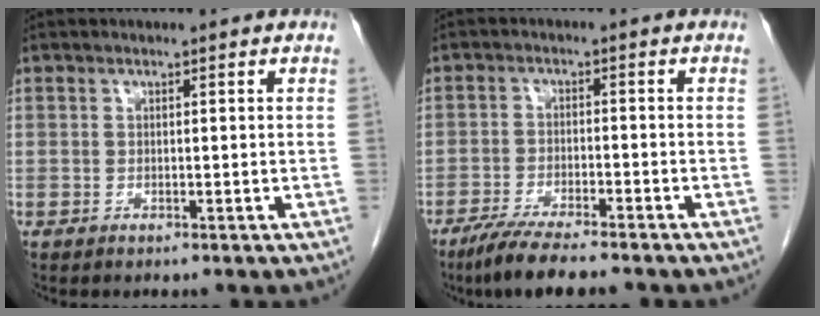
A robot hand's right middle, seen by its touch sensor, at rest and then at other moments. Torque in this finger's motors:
{"motor_torque": [0.94, -1.09, 0.14, 0.10]}